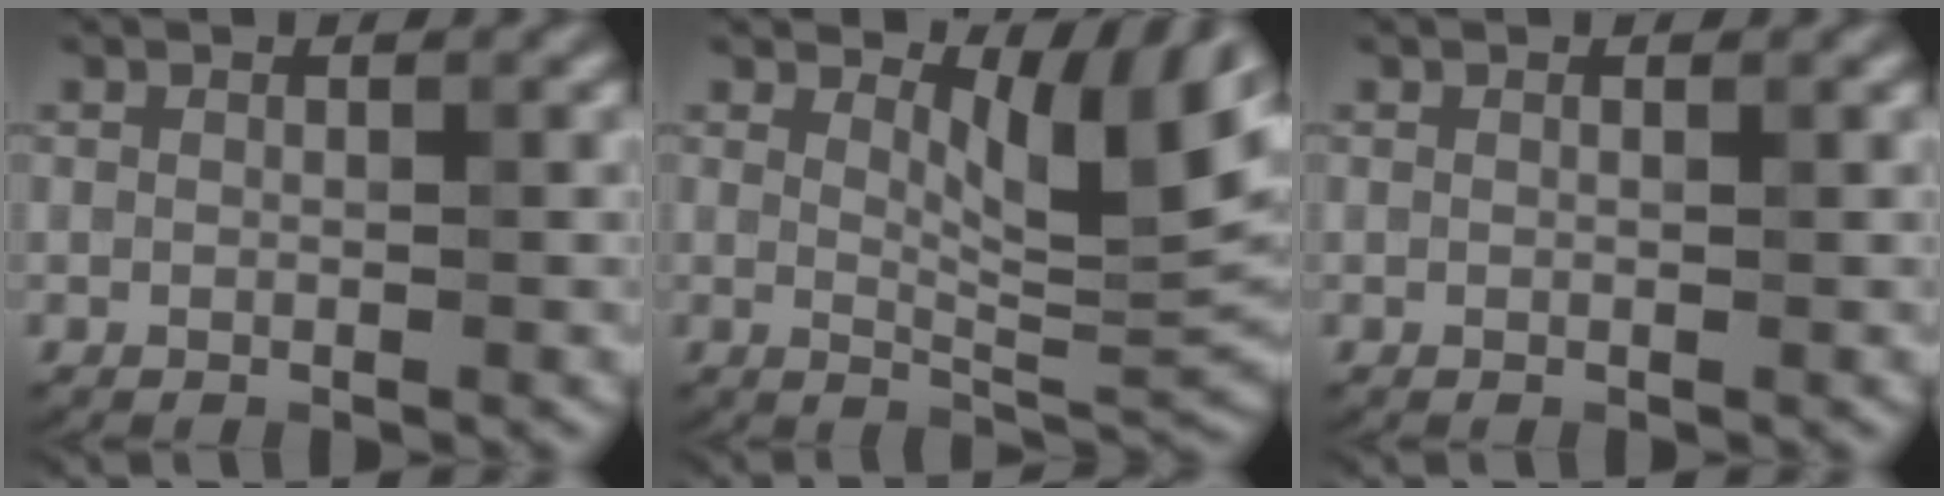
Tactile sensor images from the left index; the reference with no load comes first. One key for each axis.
{"total": 6.0, "fx": 3.3, "fy": 1.7, "fz": 4.8, "tx": -0.072, "ty": -0.010, "tz": 0.050}
{"total": 0.0}